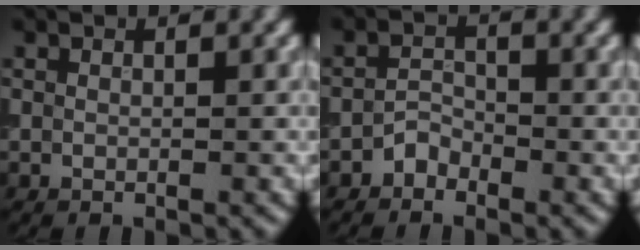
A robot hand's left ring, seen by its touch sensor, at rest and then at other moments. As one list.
[{"total": 1.5, "force": [-1.2, 0.8, 0.3], "torque": [-0.004, 0.007, -0.027]}]